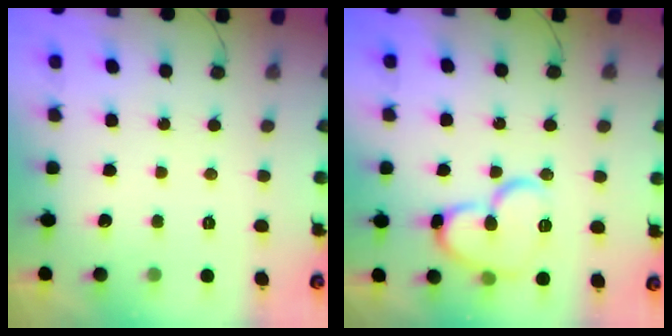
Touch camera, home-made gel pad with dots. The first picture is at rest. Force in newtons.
{"total": 13.7, "press": 13.6, "slide": 1.9}